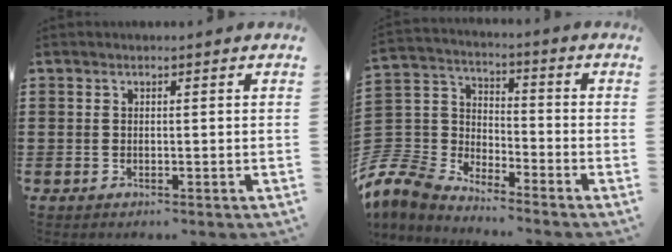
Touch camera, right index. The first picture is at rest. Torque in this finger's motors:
{"motor_torque": [-2.14, 0.00, -1.05, -0.21]}